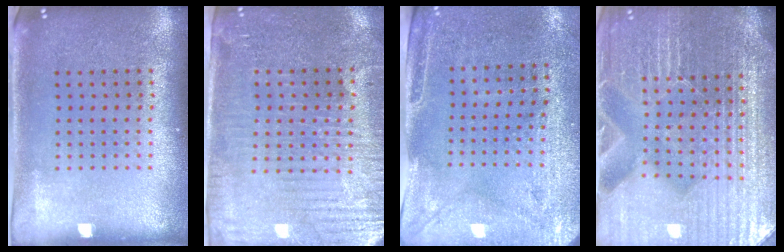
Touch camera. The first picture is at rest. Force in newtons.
{"total": 3.7, "press": 3.5, "slide": 1.4}
{"total": 2.9, "press": 2.4, "slide": 1.5}
{"total": 5.5, "press": 5.1, "slide": 2.2}